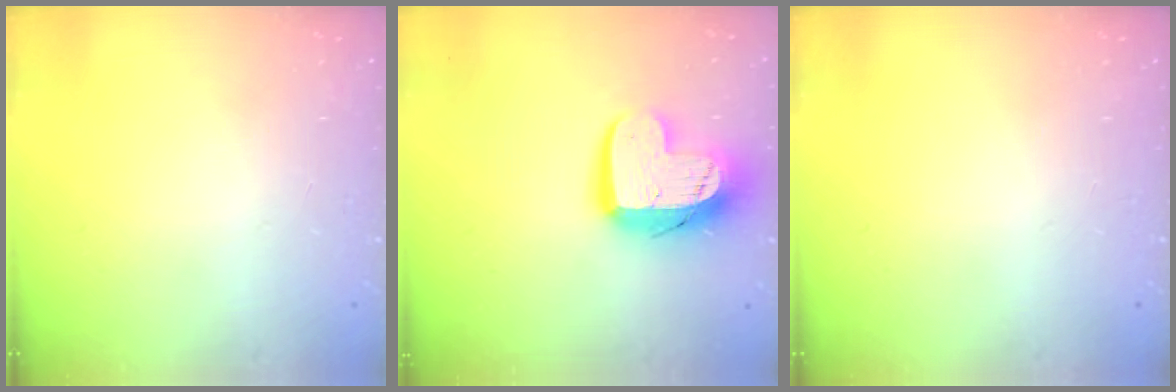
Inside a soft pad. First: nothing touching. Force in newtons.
{"total": 14.4, "press": 14.3, "slide": 1.4}
{"total": 0.0}